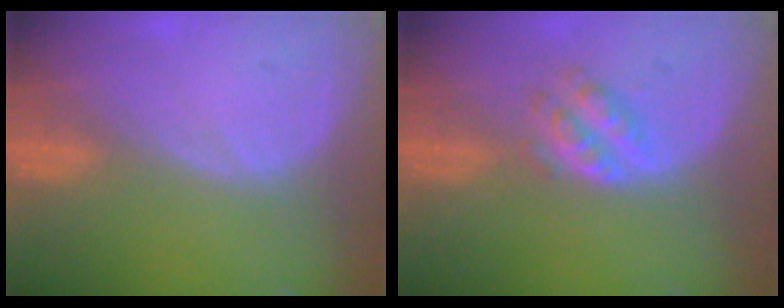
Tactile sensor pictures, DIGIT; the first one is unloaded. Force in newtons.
{"total": 4.2, "press": 4.2, "slide": 0.1}